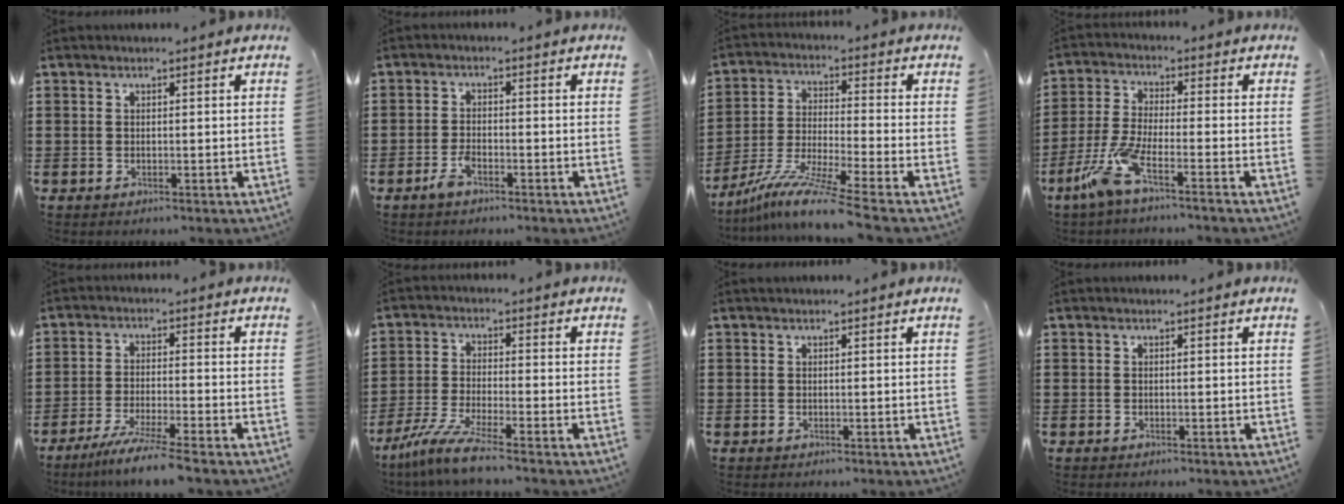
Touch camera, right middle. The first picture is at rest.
{"total": 3.0, "force": [-1.9, 0.8, 2.1], "torque": [-0.050, -0.002, -0.039]}
{"total": 8.9, "force": [-7.2, -0.3, 5.2], "torque": [-0.104, -0.009, -0.144]}
{"total": 7.1, "force": [-4.7, 0.8, 5.2], "torque": [-0.133, -0.017, -0.095]}
{"total": 5.4, "force": [-4.6, -0.6, 2.7], "torque": [-0.055, -0.020, -0.086]}
{"total": 6.5, "force": [-5.3, -0.1, 3.8], "torque": [-0.095, -0.022, -0.107]}
{"total": 0.0}
{"total": 0.0}